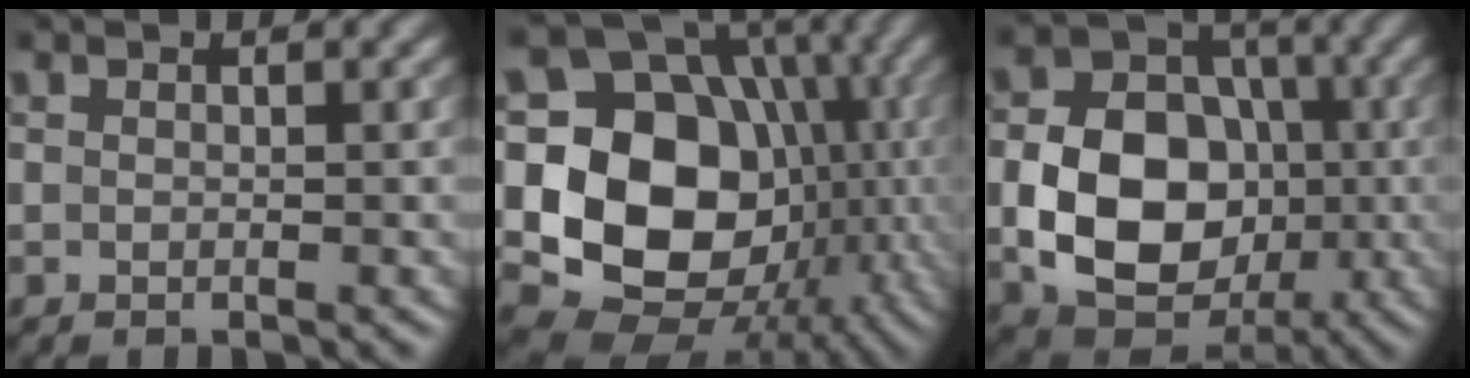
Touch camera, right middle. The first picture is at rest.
{"total": 16.6, "force": [-1.7, 13.2, 9.9], "torque": [-0.164, -0.015, -0.028]}
{"total": 10.7, "force": [-1.9, 8.0, 6.8], "torque": [-0.126, -0.005, -0.035]}